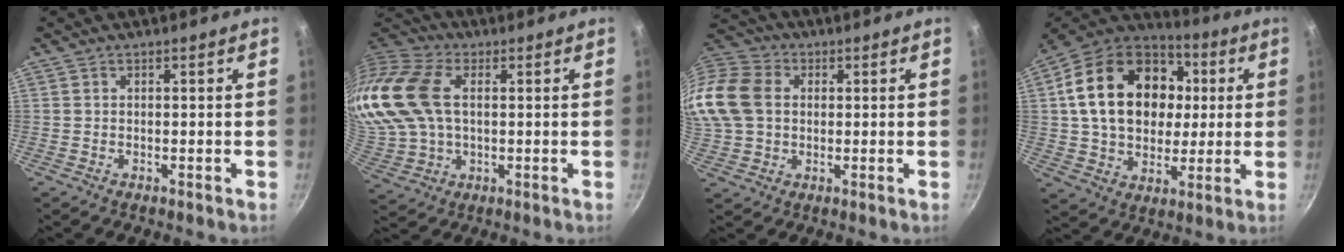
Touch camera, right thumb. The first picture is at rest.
{"total": 20.7, "force": [3.9, 14.3, 14.5], "torque": [-0.330, 0.016, 0.073]}
{"total": 20.8, "force": [2.9, 16.7, 12.0], "torque": [-0.288, 0.037, 0.044]}
{"total": 24.7, "force": [4.2, 18.1, 16.2], "torque": [-0.257, 0.022, 0.070]}